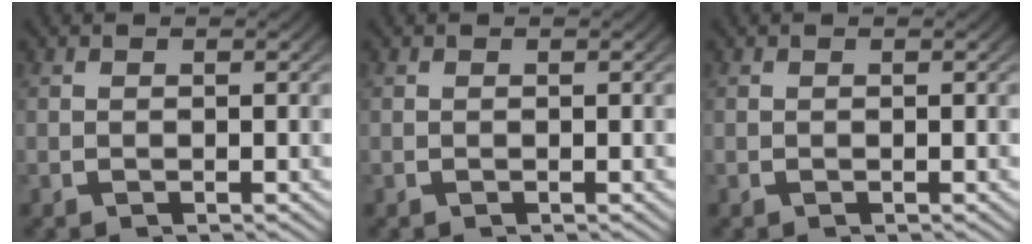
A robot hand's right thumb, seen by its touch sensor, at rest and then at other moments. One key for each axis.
{"total": 0.0}
{"total": 0.0}